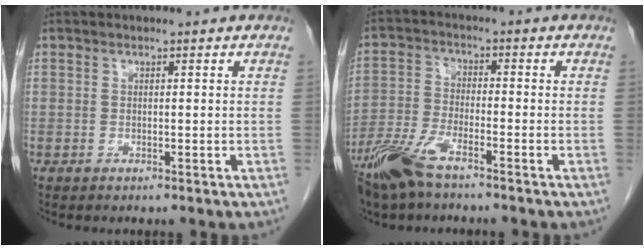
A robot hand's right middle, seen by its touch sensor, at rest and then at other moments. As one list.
[{"total": 8.3, "force": [-6.1, 2.2, 5.2], "torque": [-0.117, -0.016, -0.121]}]